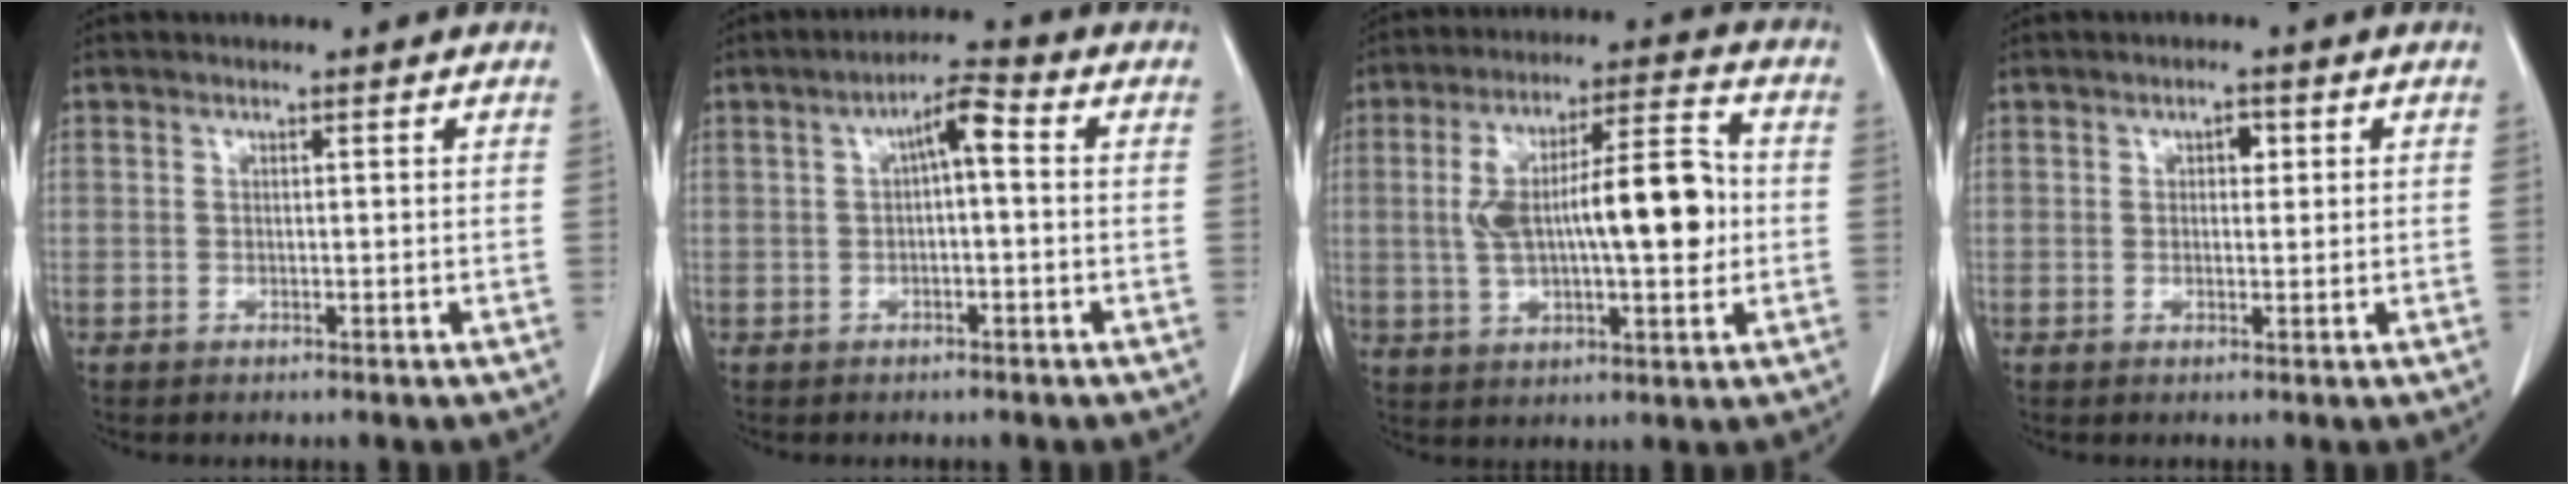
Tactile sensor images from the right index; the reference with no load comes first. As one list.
[{"total": 5.1, "force": [0.7, 1.4, 4.8], "torque": [-0.086, 0.022, 0.011]}, {"total": 16.5, "force": [0.2, 4.8, 15.8], "torque": [-0.274, 0.031, 0.009]}, {"total": 2.3, "force": [0.6, 1.4, 1.7], "torque": [-0.032, 0.009, 0.011]}]